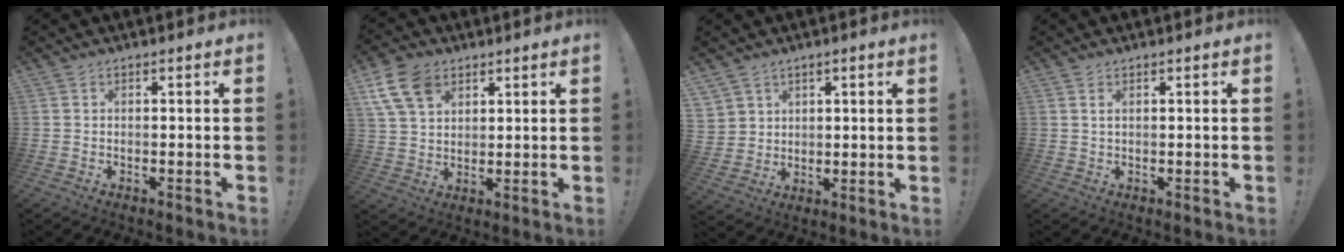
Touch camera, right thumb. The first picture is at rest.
{"total": 11.9, "force": [6.0, 8.0, 6.4], "torque": [-0.121, -0.017, 0.120]}
{"total": 6.4, "force": [3.2, 5.6, 0.4], "torque": [-0.005, -0.026, 0.067]}
{"total": 1.2, "force": [0.5, 0.4, 1.0], "torque": [-0.020, 0.000, 0.008]}